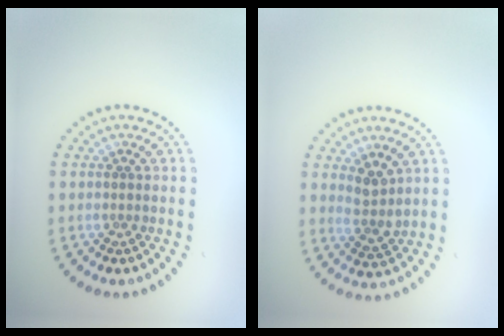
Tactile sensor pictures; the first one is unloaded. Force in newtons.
{"total": 2.2, "press": 1.9, "slide": 1.1}